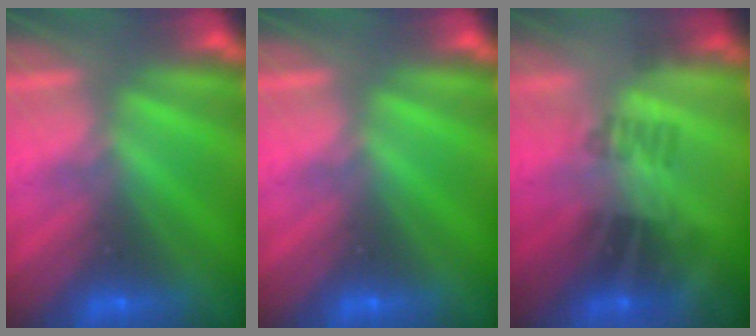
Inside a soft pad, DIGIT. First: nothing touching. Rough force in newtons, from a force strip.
{"total": 0.0}
{"total": 2.3}